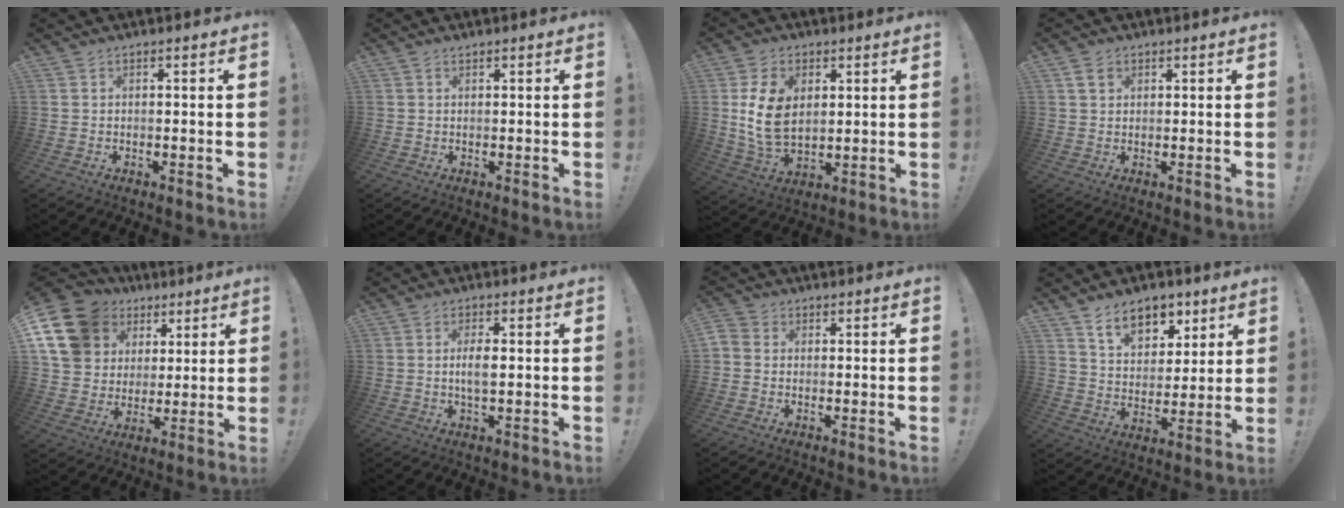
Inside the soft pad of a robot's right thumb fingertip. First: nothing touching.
{"total": 0.6, "force": [0.6, 0.0, 0.1], "torque": [0.001, -0.004, 0.011]}
{"total": 13.3, "force": [2.5, 9.2, 9.3], "torque": [-0.174, -0.005, 0.047]}
{"total": 3.0, "force": [1.5, 2.1, 1.5], "torque": [-0.021, 0.000, 0.027]}
{"total": 18.3, "force": [7.8, 14.4, 8.0], "torque": [-0.143, -0.028, 0.168]}
{"total": 4.1, "force": [-0.1, 1.3, 3.9], "torque": [-0.075, -0.007, -0.009]}
{"total": 2.7, "force": [-0.3, 2.2, 1.5], "torque": [-0.037, 0.004, -0.004]}
{"total": 12.0, "force": [8.0, 7.2, 5.4], "torque": [-0.077, -0.042, 0.148]}